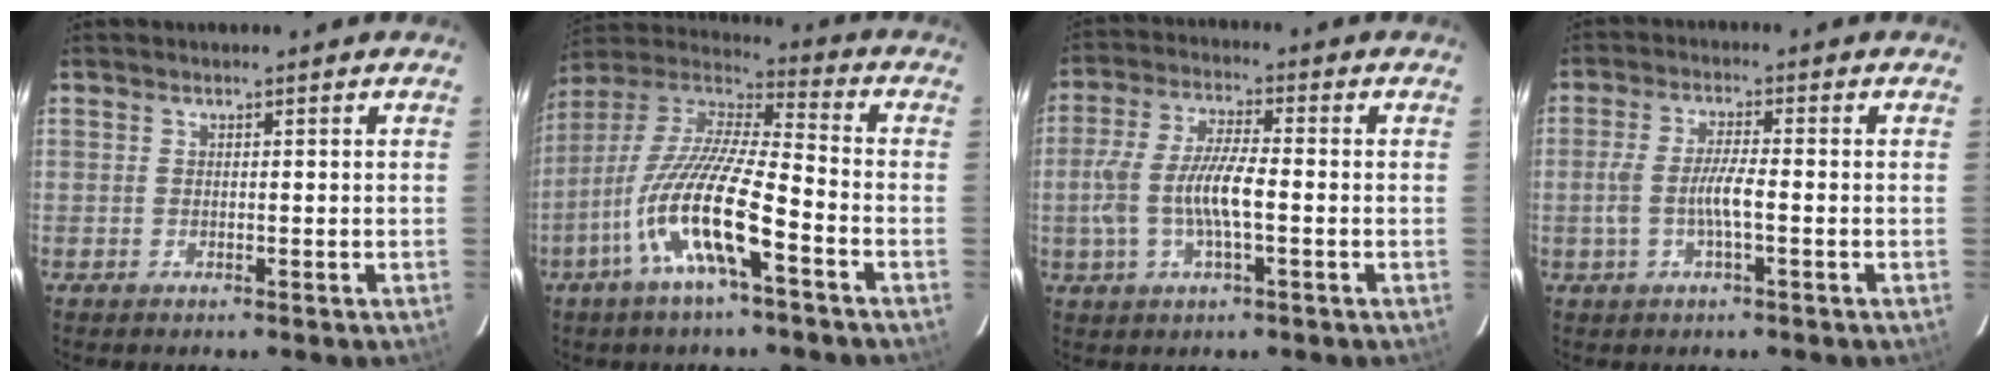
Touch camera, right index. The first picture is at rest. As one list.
[{"total": 16.4, "force": [-7.4, 2.8, 14.4], "torque": [-0.278, -0.017, -0.148]}, {"total": 9.7, "force": [-1.7, 2.7, 9.2], "torque": [-0.191, 0.002, -0.032]}, {"total": 5.6, "force": [-1.4, 0.9, 5.3], "torque": [-0.109, 0.001, -0.025]}]